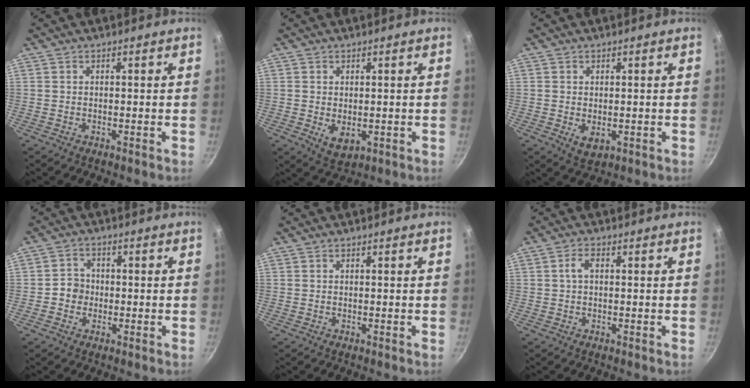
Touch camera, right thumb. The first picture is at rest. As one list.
[{"total": 4.2, "force": [-0.2, 2.8, 3.2], "torque": [-0.050, -0.015, 0.004]}, {"total": 3.2, "force": [-0.2, 2.1, 2.4], "torque": [-0.040, -0.010, 0.002]}, {"total": 3.7, "force": [-0.8, 3.4, 1.3], "torque": [0.004, 0.014, -0.020]}, {"total": 0.0}, {"total": 2.2, "force": [0.2, 1.3, 1.8], "torque": [-0.033, 0.008, 0.004]}]